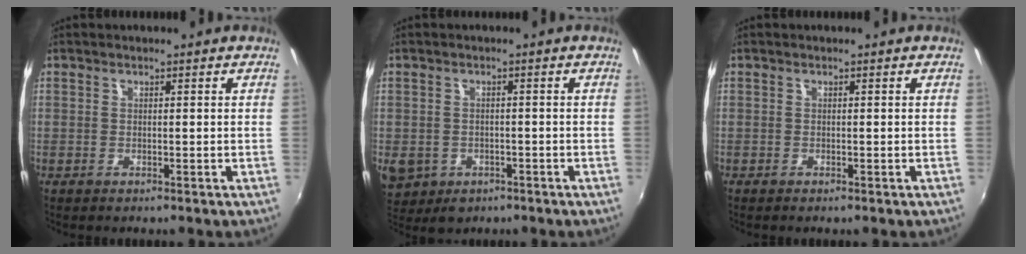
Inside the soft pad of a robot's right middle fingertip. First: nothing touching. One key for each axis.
{"total": 7.5, "fx": -2.5, "fy": 6.2, "fz": 3.2, "tx": -0.085, "ty": -0.016, "tz": -0.033}
{"total": 0.0}